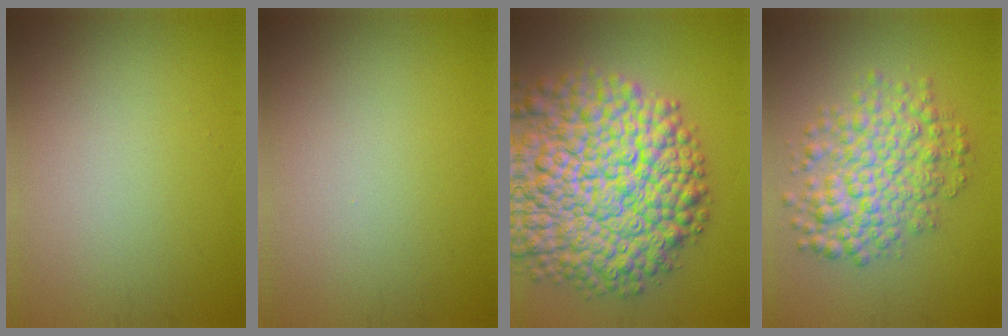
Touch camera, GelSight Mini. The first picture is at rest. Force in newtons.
{"total": 0.0}
{"total": 15.7, "press": 15.6, "slide": 0.7}
{"total": 6.2, "press": 6.2, "slide": 0.1}